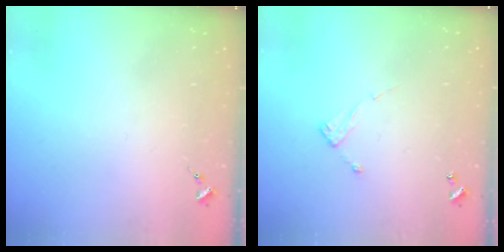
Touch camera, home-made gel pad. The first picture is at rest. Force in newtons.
{"total": 6.4, "press": 6.4, "slide": 0.4}